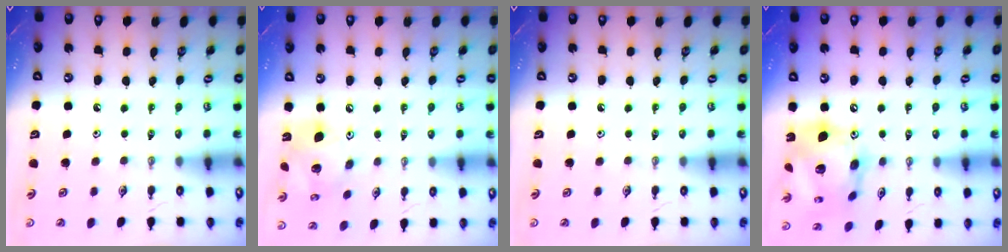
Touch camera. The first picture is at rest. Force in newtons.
{"total": 13.2, "press": 12.9, "slide": 3.0}
{"total": 0.0}
{"total": 19.2, "press": 19.1, "slide": 2.0}